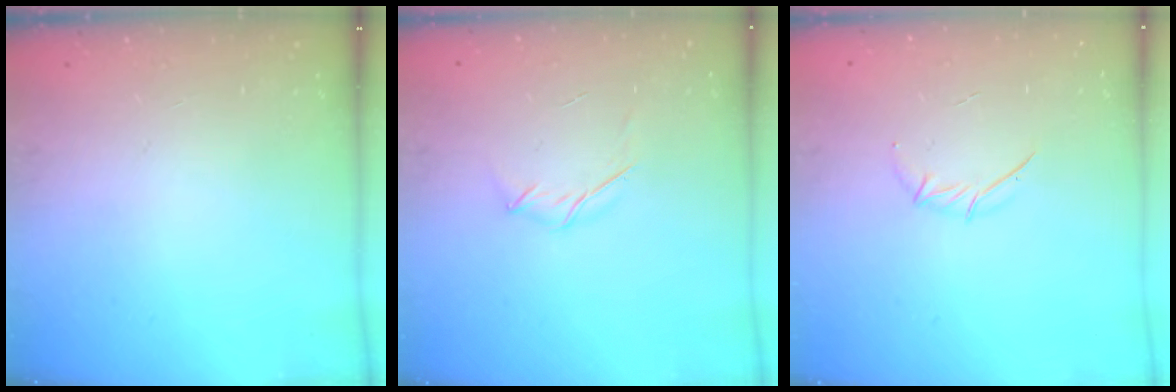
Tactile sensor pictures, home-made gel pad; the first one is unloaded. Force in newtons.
{"total": 3.8, "press": 3.7, "slide": 0.9}
{"total": 4.0, "press": 4.0, "slide": 0.7}